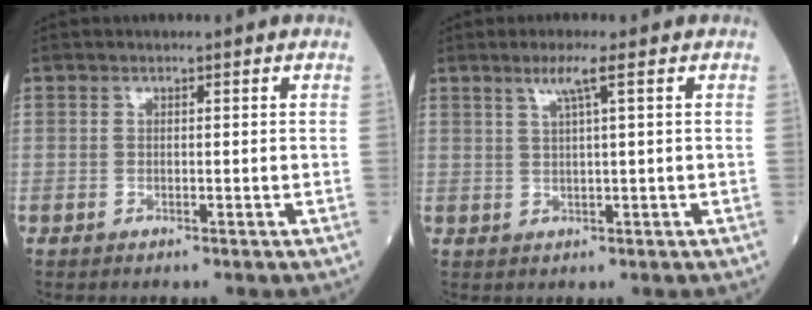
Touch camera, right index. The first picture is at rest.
{"total": 3.2, "force": [1.6, -0.5, 2.7], "torque": [-0.058, 0.002, 0.033]}